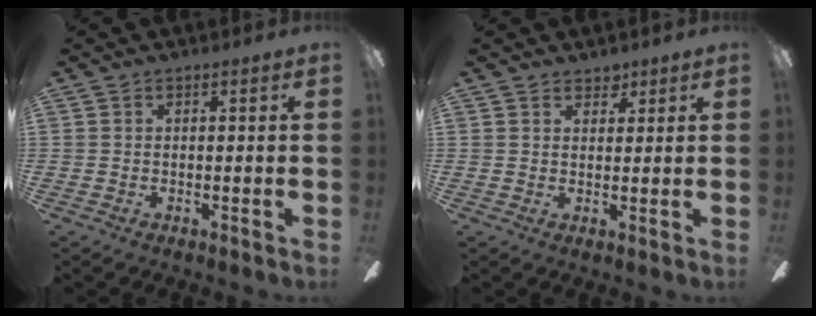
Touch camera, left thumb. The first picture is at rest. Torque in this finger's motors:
{"motor_torque": [-0.04, 0.11, -0.07, 0.00, -0.03]}